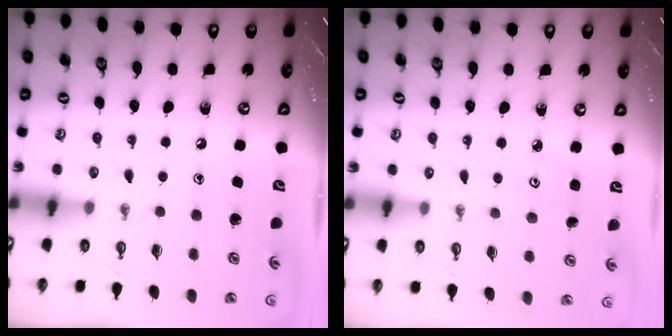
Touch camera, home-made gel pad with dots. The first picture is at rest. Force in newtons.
{"total": 2.6, "press": 2.6, "slide": 0.3}